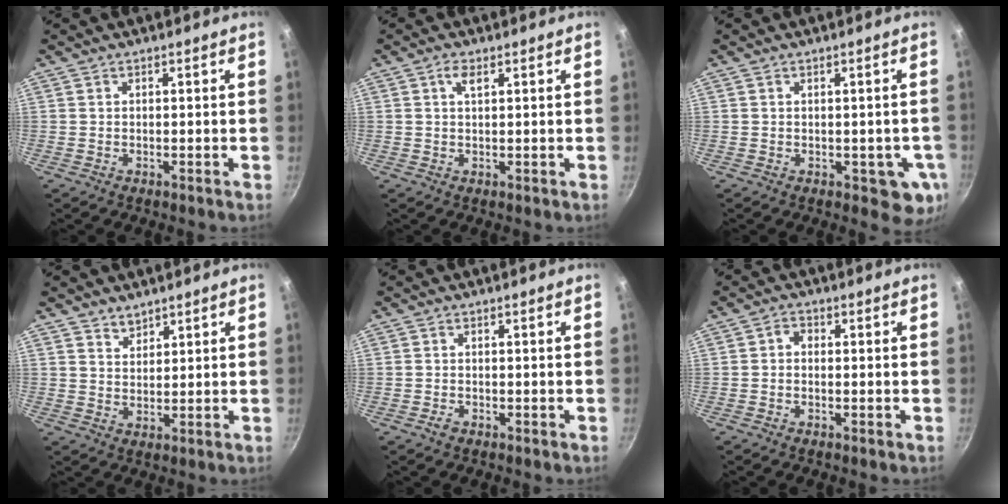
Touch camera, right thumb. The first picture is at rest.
{"total": 2.3, "force": [1.0, 1.0, 1.8], "torque": [-0.031, 0.000, 0.018]}
{"total": 5.9, "force": [-0.9, 3.4, 4.7], "torque": [-0.031, 0.001, -0.008]}
{"total": 3.2, "force": [2.5, 1.8, 0.8], "torque": [-0.002, -0.013, 0.046]}
{"total": 1.2, "force": [-0.8, 0.7, 0.6], "torque": [-0.011, 0.005, -0.013]}
{"total": 3.1, "force": [-1.0, 2.1, 2.0], "torque": [-0.038, 0.023, -0.024]}